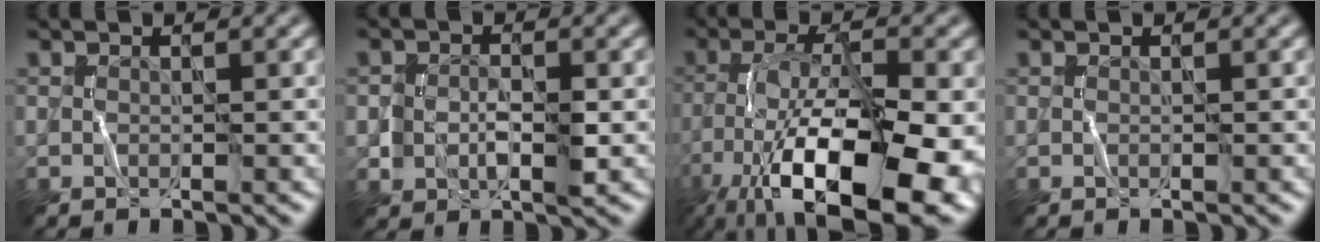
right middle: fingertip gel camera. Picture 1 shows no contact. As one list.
[{"total": 2.3, "force": [-0.3, 1.7, 1.5], "torque": [-0.023, -0.001, -0.007]}, {"total": 14.4, "force": [-6.7, 5.4, 11.6], "torque": [-0.196, -0.003, -0.118]}, {"total": 0.0}]